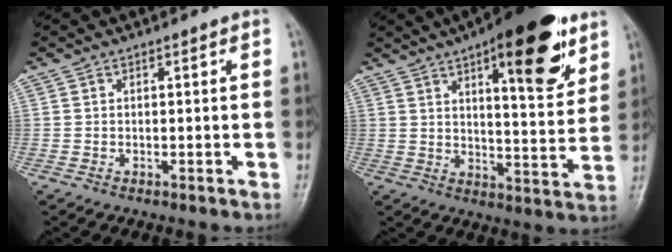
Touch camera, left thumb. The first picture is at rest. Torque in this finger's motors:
{"motor_torque": [0.64, 0.60, 1.49, -1.28, 0.32]}